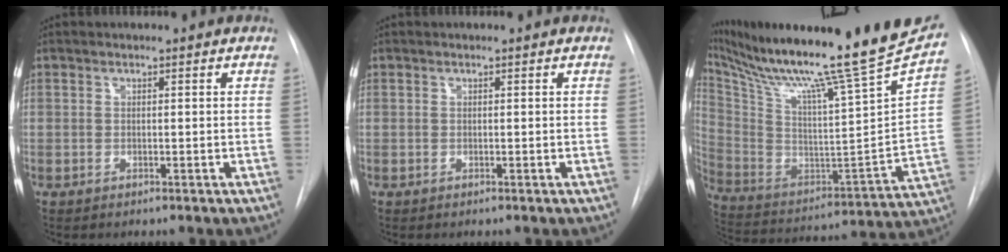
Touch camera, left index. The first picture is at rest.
{"total": 0.0}
{"total": 31.7, "force": [26.1, -0.3, 18.1], "torque": [-0.327, -0.074, 0.389]}